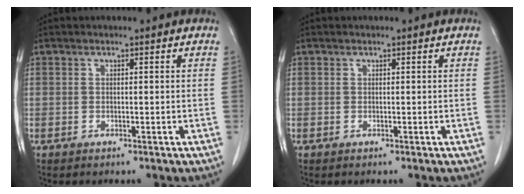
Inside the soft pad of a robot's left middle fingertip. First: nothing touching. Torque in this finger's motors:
{"motor_torque": [-0.01, 0.03, -0.06, -0.01]}